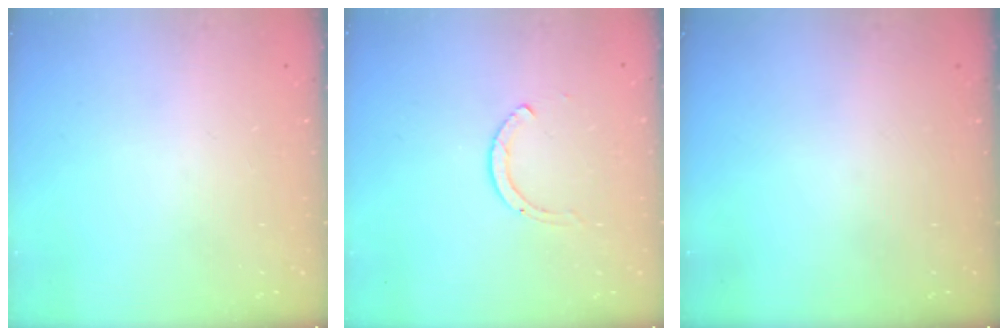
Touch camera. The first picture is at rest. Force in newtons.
{"total": 2.0, "press": 1.9, "slide": 0.3}
{"total": 0.0}